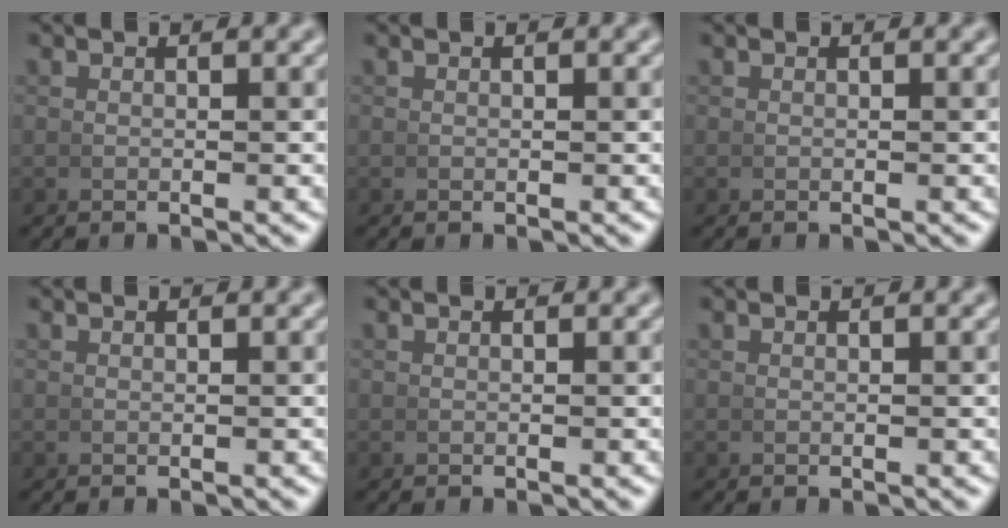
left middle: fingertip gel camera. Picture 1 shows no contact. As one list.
[{"total": 0.0}, {"total": 0.0}, {"total": 0.0}, {"total": 0.0}, {"total": 0.0}]